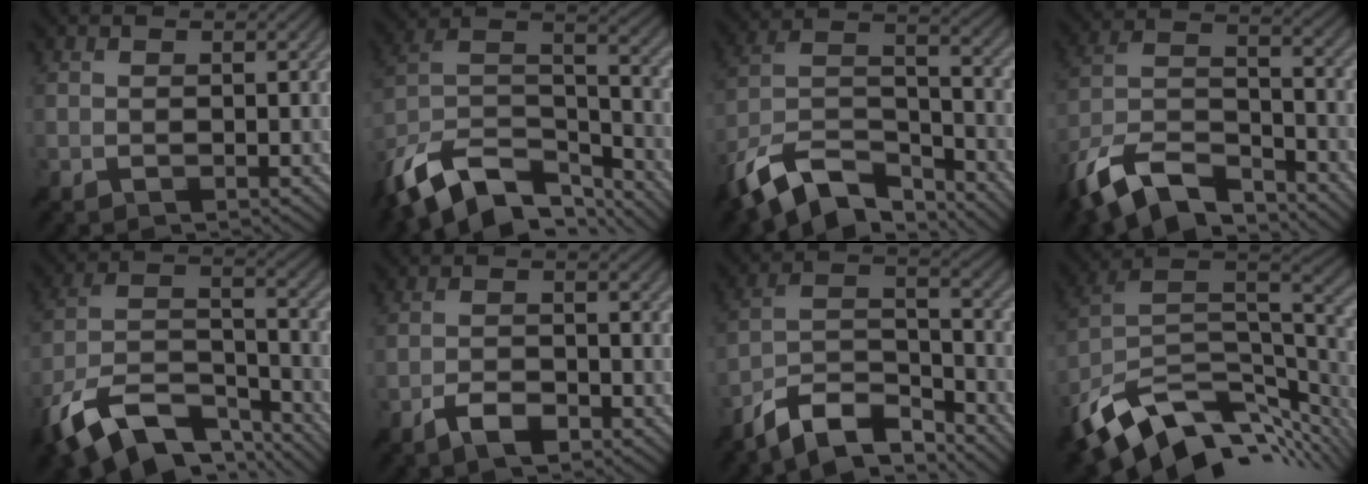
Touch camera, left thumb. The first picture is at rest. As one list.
[{"total": 15.4, "force": [-10.7, 7.5, 8.3], "torque": [-0.220, -0.007, -0.183]}, {"total": 13.5, "force": [-9.8, 5.5, 7.4], "torque": [-0.163, 0.000, -0.193]}, {"total": 13.2, "force": [-9.9, 4.9, 7.3], "torque": [-0.158, -0.002, -0.203]}, {"total": 14.7, "force": [-10.0, 6.1, 8.8], "torque": [-0.199, -0.010, -0.191]}, {"total": 3.3, "force": [-2.1, 1.1, 2.2], "torque": [-0.048, 0.003, -0.046]}, {"total": 9.9, "force": [-8.1, 2.9, 4.9], "torque": [-0.089, 0.009, -0.163]}, {"total": 15.0, "force": [-7.0, 8.2, 10.5], "torque": [-0.238, -0.022, -0.120]}]